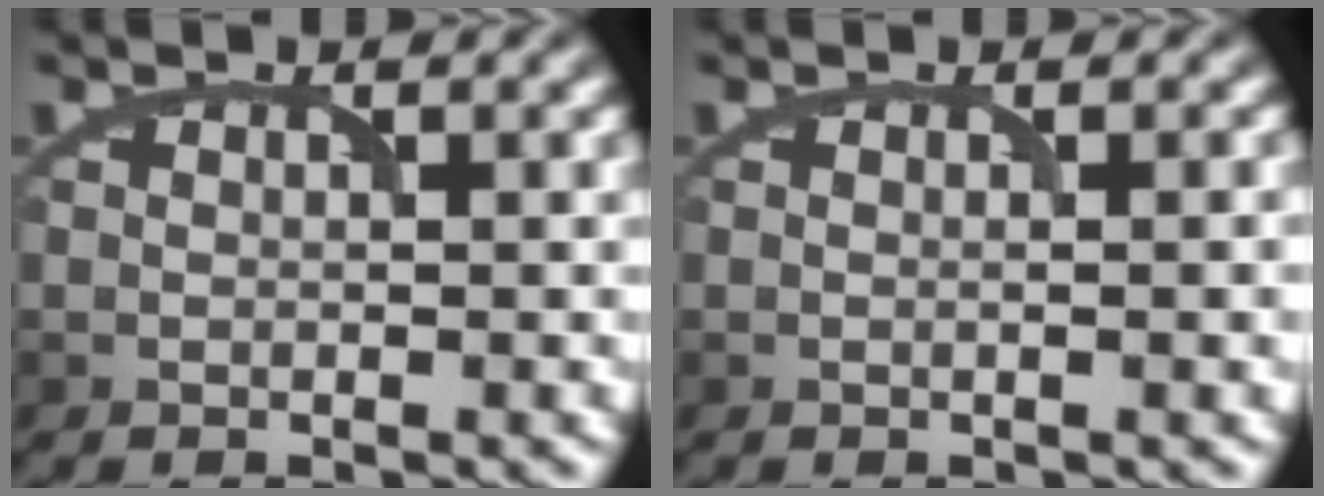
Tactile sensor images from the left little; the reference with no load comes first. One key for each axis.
{"total": 1.5, "fx": 0.1, "fy": 0.6, "fz": 1.4, "tx": -0.009, "ty": 0.001, "tz": -0.003}